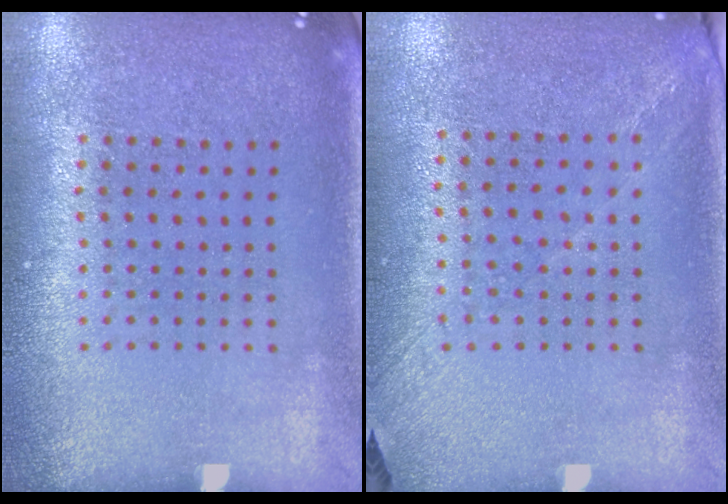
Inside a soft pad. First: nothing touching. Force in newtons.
{"total": 1.3, "press": 1.0, "slide": 0.9}